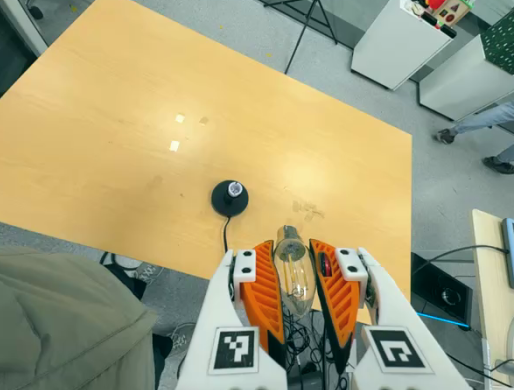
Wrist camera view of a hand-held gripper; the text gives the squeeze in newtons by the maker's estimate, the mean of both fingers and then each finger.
{"total": 20.6, "left": 22.2, "right": 18.9}